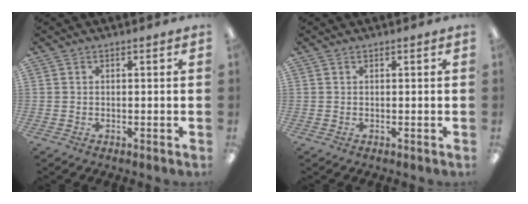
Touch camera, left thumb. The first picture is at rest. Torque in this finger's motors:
{"motor_torque": [0.00, 0.00, -0.03, 0.03, 0.00]}